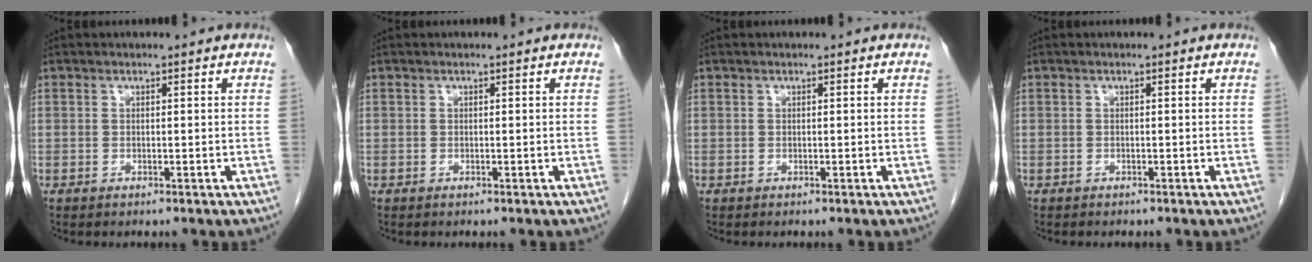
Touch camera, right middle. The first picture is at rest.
{"total": 0.0}
{"total": 0.0}
{"total": 0.5, "force": [-0.5, 0.2, 0.1], "torque": [-0.009, 0.001, -0.007]}